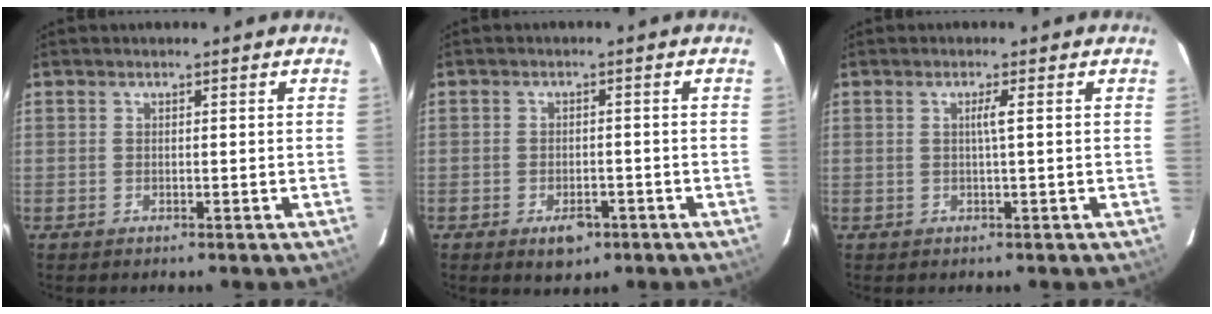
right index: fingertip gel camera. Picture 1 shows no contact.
{"total": 3.6, "force": [-2.1, 1.9, 2.2], "torque": [-0.032, 0.000, -0.023]}
{"total": 1.2, "force": [0.3, -0.4, 1.1], "torque": [-0.025, 0.000, 0.005]}